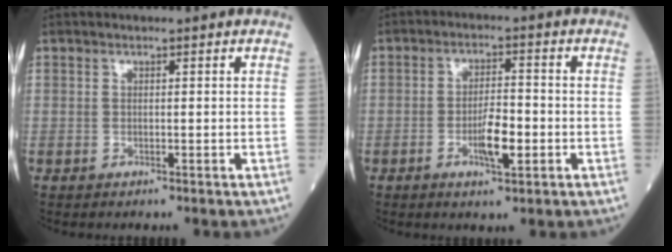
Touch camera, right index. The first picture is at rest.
{"total": 5.4, "force": [-1.8, 1.3, 4.9], "torque": [-0.089, 0.000, -0.030]}